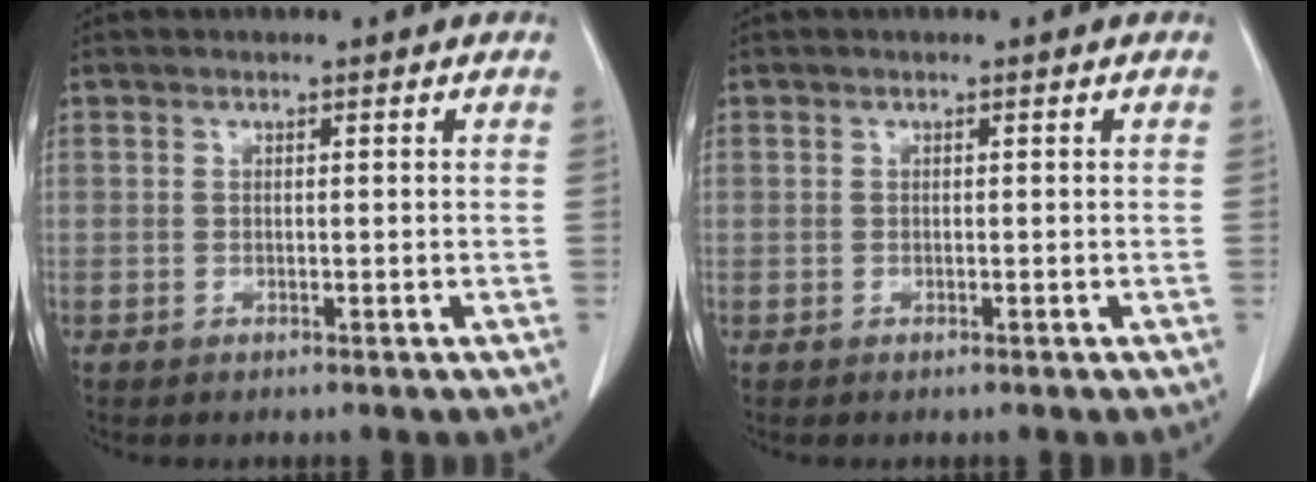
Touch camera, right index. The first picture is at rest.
{"total": 0.0}